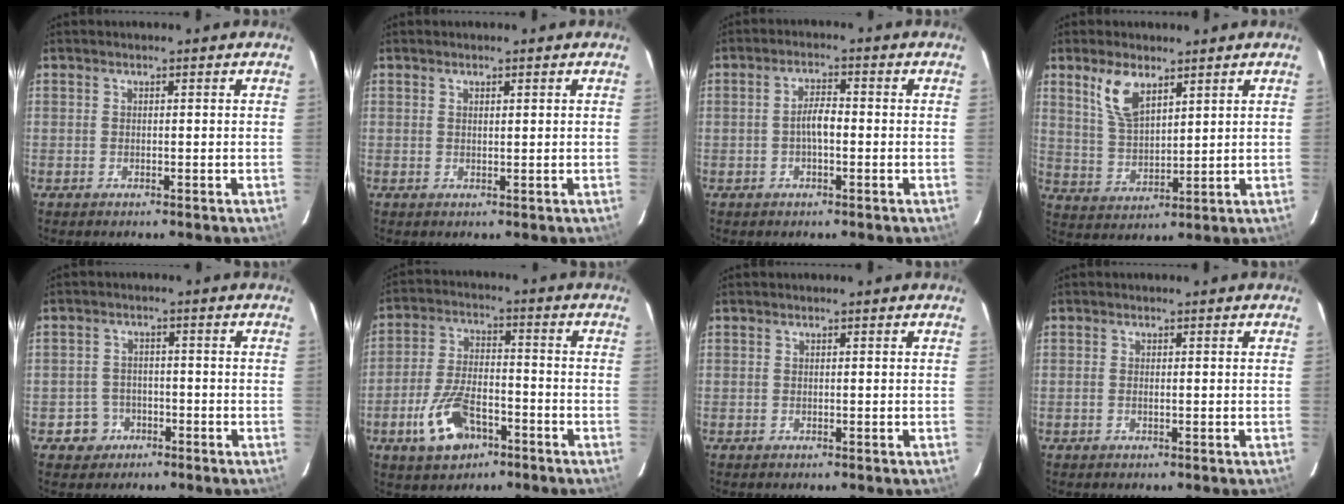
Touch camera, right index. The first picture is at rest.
{"total": 0.7, "force": [0.6, 0.2, 0.4], "torque": [-0.006, 0.001, 0.010]}
{"total": 3.3, "force": [-0.7, 1.1, 3.1], "torque": [-0.058, 0.008, -0.012]}
{"total": 8.1, "force": [4.9, 3.6, 5.4], "torque": [-0.104, 0.004, 0.105]}
{"total": 4.4, "force": [-2.3, 3.8, -0.1], "torque": [-0.007, 0.019, -0.035]}
{"total": 11.1, "force": [-5.7, 5.6, 7.7], "torque": [-0.167, 0.000, -0.097]}
{"total": 0.0}
{"total": 0.5, "force": [-0.1, 0.1, 0.5], "torque": [-0.011, 0.001, -0.004]}